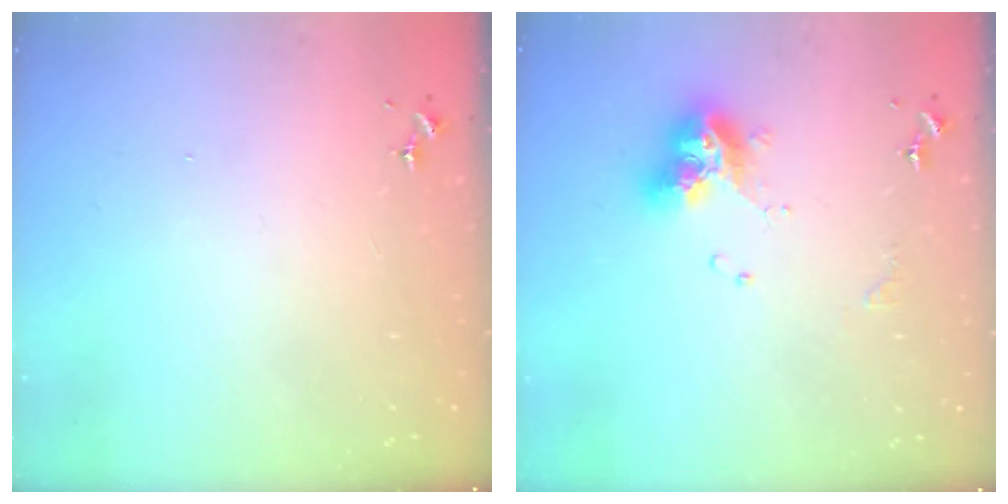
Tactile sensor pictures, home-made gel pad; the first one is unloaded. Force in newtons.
{"total": 11.7, "press": 11.7, "slide": 1.2}